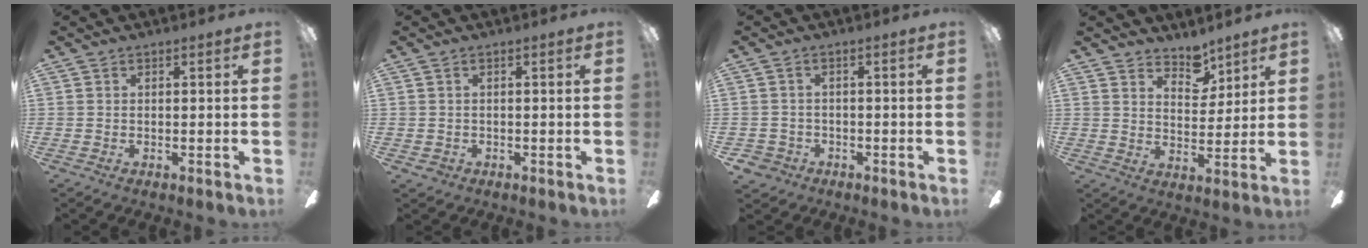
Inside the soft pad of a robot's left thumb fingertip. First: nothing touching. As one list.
[{"total": 1.1, "force": [0.1, 1.0, 0.4], "torque": [-0.011, 0.003, 0.000]}, {"total": 2.9, "force": [-1.3, 2.5, 0.7], "torque": [-0.027, 0.003, -0.030]}, {"total": 6.4, "force": [5.5, 2.9, 1.8], "torque": [-0.021, -0.031, 0.099]}]